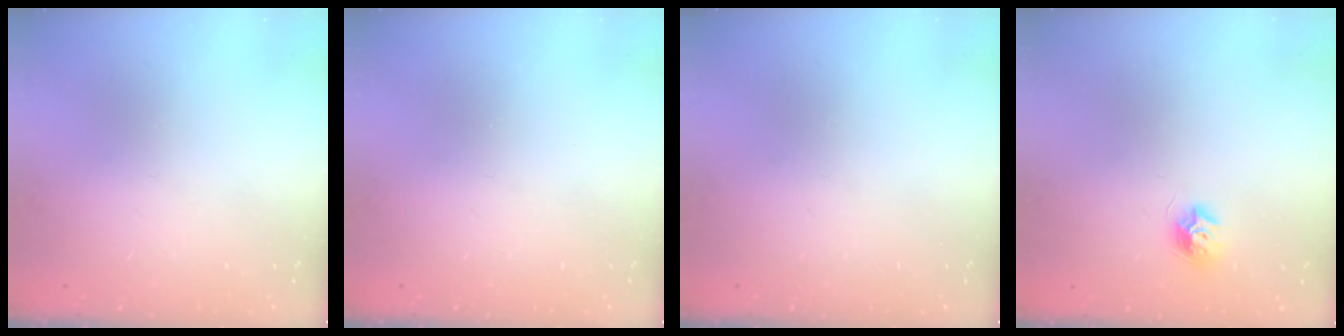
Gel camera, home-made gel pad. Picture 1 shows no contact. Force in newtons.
{"total": 0.0}
{"total": 0.0}
{"total": 7.9, "press": 7.9, "slide": 0.4}